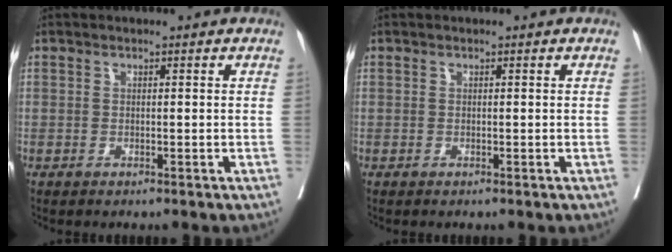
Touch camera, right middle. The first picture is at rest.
{"total": 0.0}